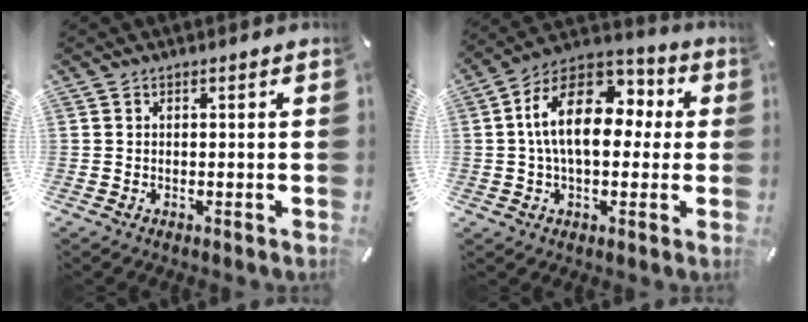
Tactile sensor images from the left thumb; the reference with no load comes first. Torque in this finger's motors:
{"motor_torque": [0.19, 1.59, 2.17, -0.60, 0.28]}